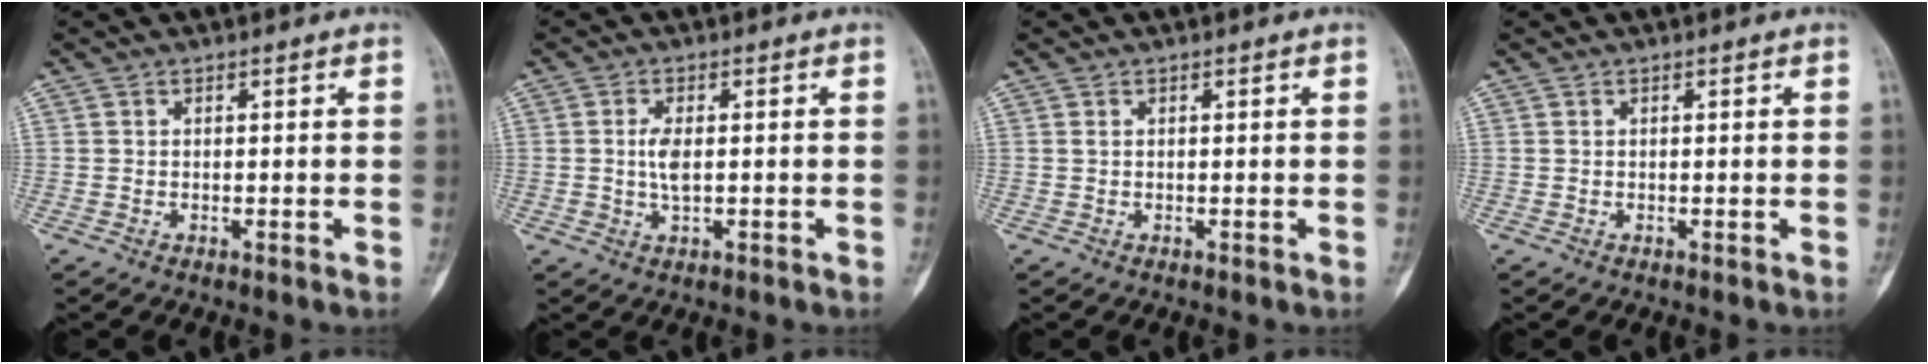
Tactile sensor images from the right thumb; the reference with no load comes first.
{"total": 3.3, "force": [-0.1, 1.5, 3.0], "torque": [-0.061, -0.002, -0.004]}
{"total": 0.0}
{"total": 0.0}